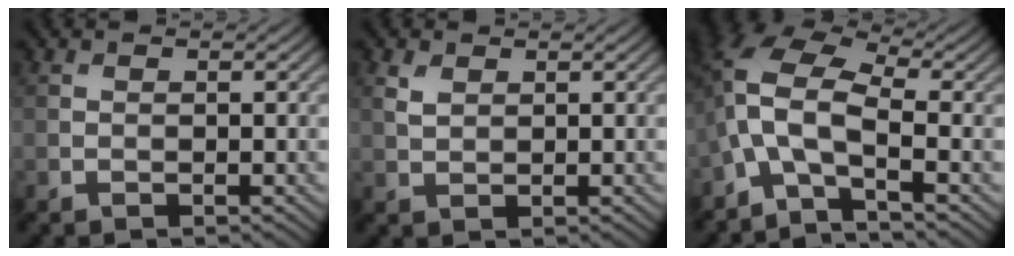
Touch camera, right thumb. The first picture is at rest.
{"total": 1.9, "force": [1.0, 1.1, 1.1], "torque": [-0.032, 0.000, 0.022]}
{"total": 8.8, "force": [-2.3, 3.5, 7.7], "torque": [-0.169, 0.009, -0.069]}